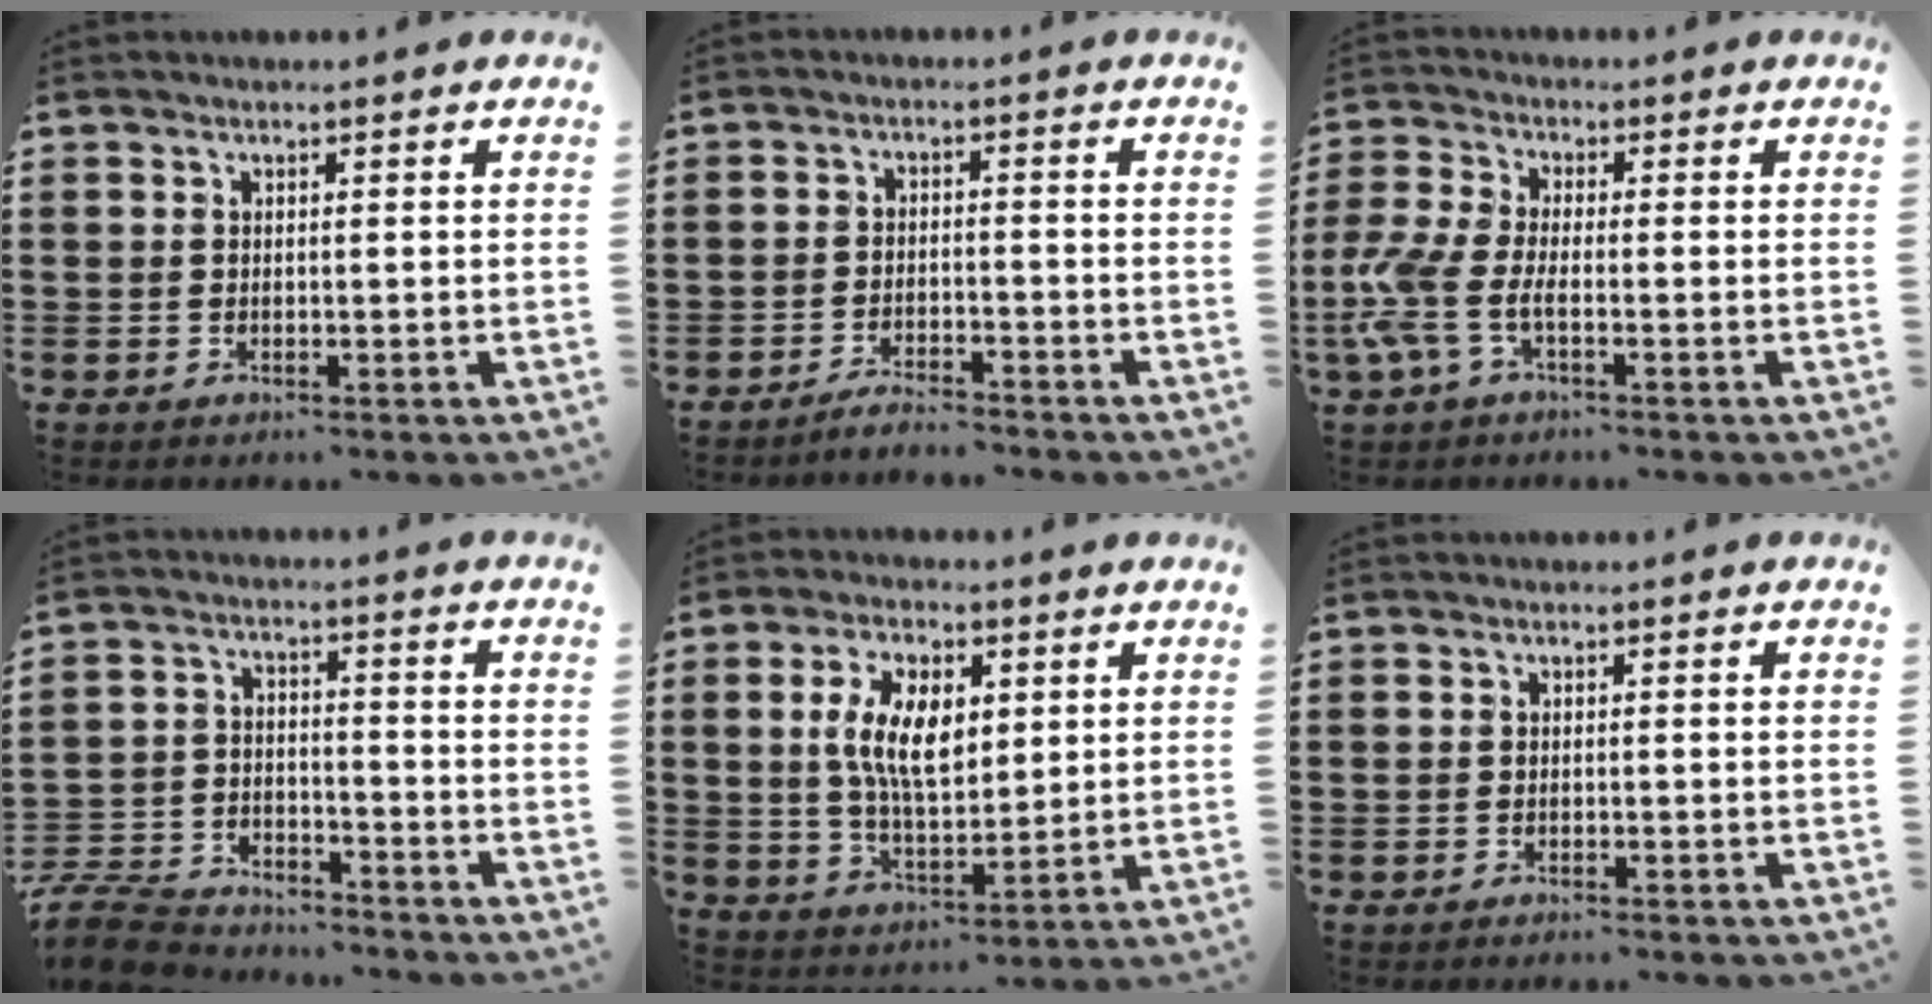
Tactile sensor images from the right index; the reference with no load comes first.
{"total": 2.8, "force": [-2.8, 0.0, 0.3], "torque": [-0.009, 0.004, -0.057]}
{"total": 5.9, "force": [-2.4, 2.2, 4.9], "torque": [-0.135, -0.014, -0.053]}
{"total": 8.3, "force": [-8.0, 1.8, 1.4], "torque": [-0.044, 0.015, -0.160]}
{"total": 9.0, "force": [2.0, 4.6, 7.5], "torque": [-0.158, 0.013, 0.035]}
{"total": 0.6, "force": [-0.6, -0.1, 0.1], "torque": [-0.003, -0.003, -0.011]}